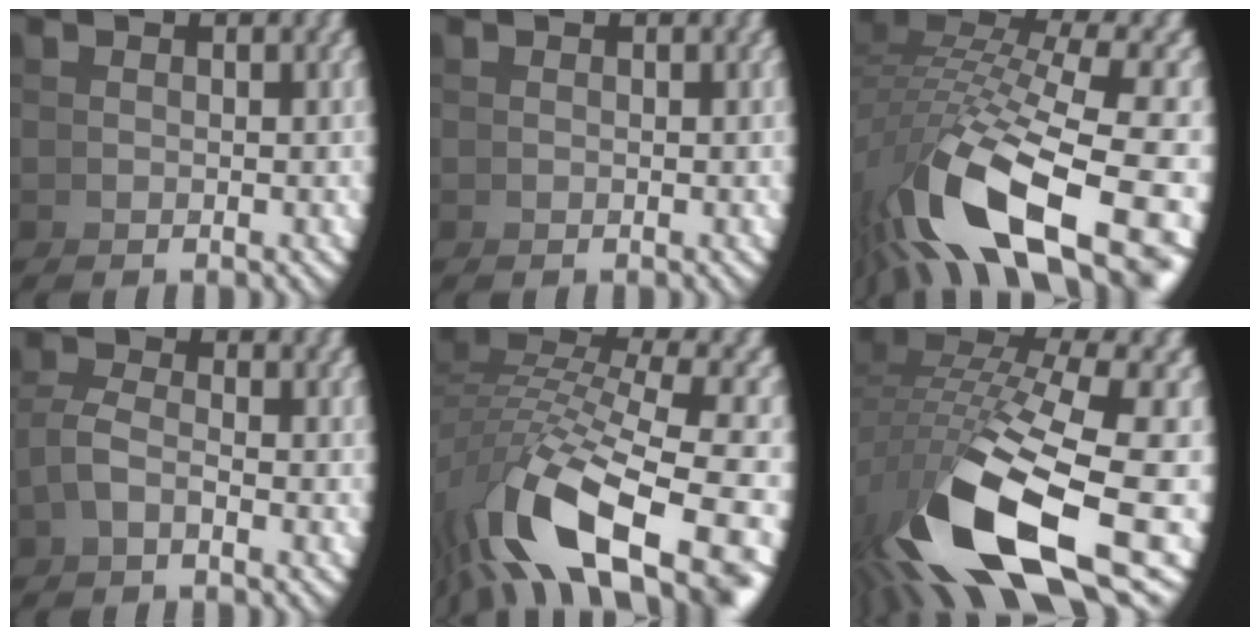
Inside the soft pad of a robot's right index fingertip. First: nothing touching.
{"total": 0.0}
{"total": 11.8, "force": [-4.9, 5.8, 9.1], "torque": [-0.181, -0.046, -0.049]}
{"total": 1.6, "force": [-0.2, 0.6, 1.4], "torque": [-0.037, -0.005, -0.004]}
{"total": 10.9, "force": [-3.8, 5.4, 8.7], "torque": [-0.165, -0.038, -0.034]}
{"total": 11.2, "force": [-2.5, 5.4, 9.5], "torque": [-0.192, -0.033, -0.019]}